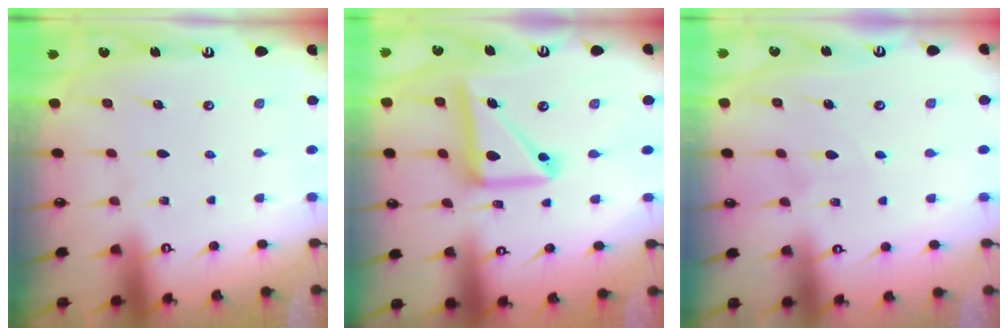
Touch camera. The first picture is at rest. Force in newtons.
{"total": 16.5, "press": 16.5, "slide": 1.4}
{"total": 3.8, "press": 3.8, "slide": 0.4}